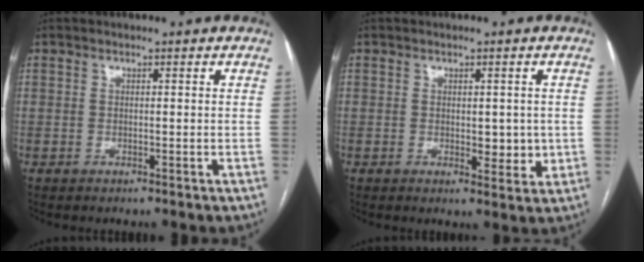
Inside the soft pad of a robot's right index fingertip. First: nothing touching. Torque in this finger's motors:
{"motor_torque": [-0.08, 0.22, -0.02, 0.02]}